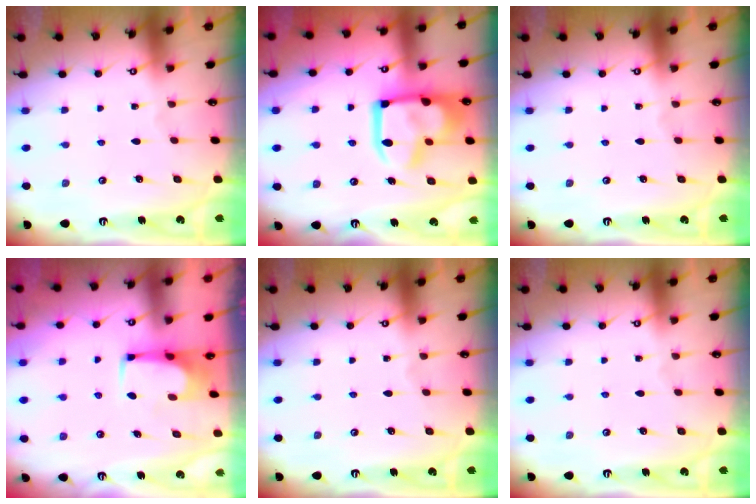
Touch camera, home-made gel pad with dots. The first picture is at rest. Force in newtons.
{"total": 18.7, "press": 18.6, "slide": 2.1}
{"total": 0.0}
{"total": 1.5, "press": 1.5, "slide": 0.3}
{"total": 0.0}
{"total": 0.0}